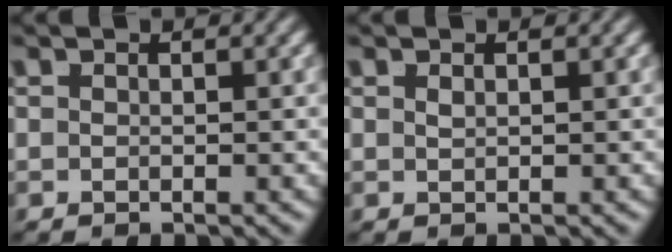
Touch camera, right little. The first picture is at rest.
{"total": 0.7, "force": [0.1, -0.7, 0.1], "torque": [0.002, -0.006, 0.010]}